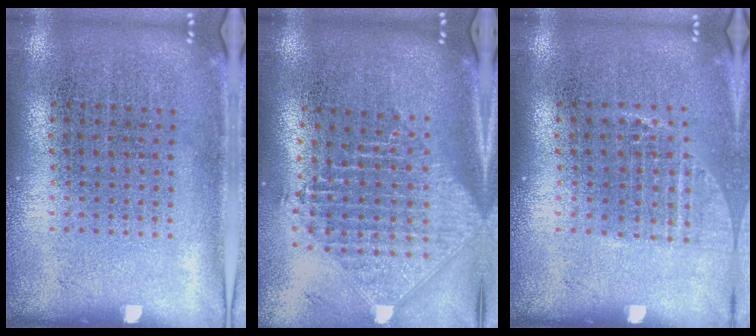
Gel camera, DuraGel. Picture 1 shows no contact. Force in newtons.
{"total": 2.4, "press": 1.9, "slide": 1.5}
{"total": 1.0, "press": 0.9, "slide": 0.5}